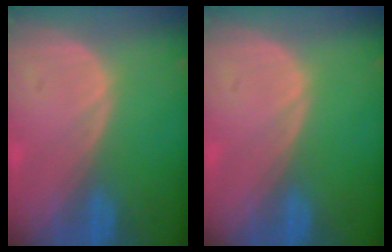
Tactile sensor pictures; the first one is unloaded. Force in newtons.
{"total": 0.0}